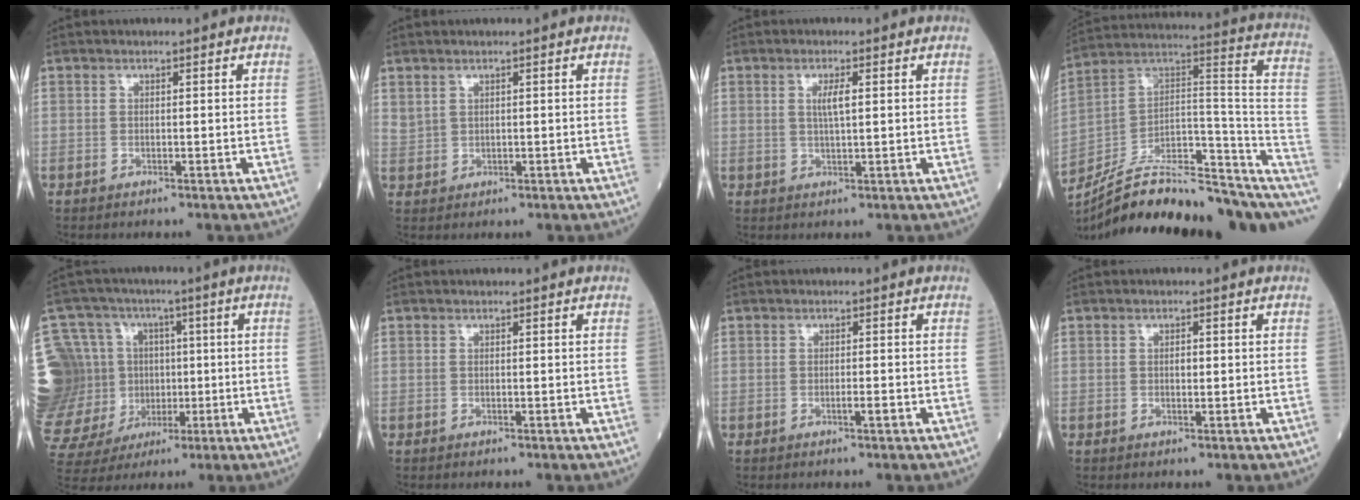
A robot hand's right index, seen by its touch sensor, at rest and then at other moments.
{"total": 1.3, "force": [1.1, 0.4, 0.5], "torque": [-0.009, 0.001, 0.028]}
{"total": 2.6, "force": [0.7, 0.3, 2.5], "torque": [-0.050, -0.001, 0.012]}
{"total": 22.5, "force": [-17.3, 5.6, 13.2], "torque": [-0.164, 0.046, -0.272]}
{"total": 22.5, "force": [0.4, 19.0, 12.0], "torque": [-0.323, 0.051, 0.036]}
{"total": 0.0}
{"total": 1.0, "force": [-0.4, 0.0, 0.9], "torque": [-0.014, 0.000, -0.007]}
{"total": 1.1, "force": [0.0, 0.5, 0.9], "torque": [-0.018, 0.001, 0.001]}